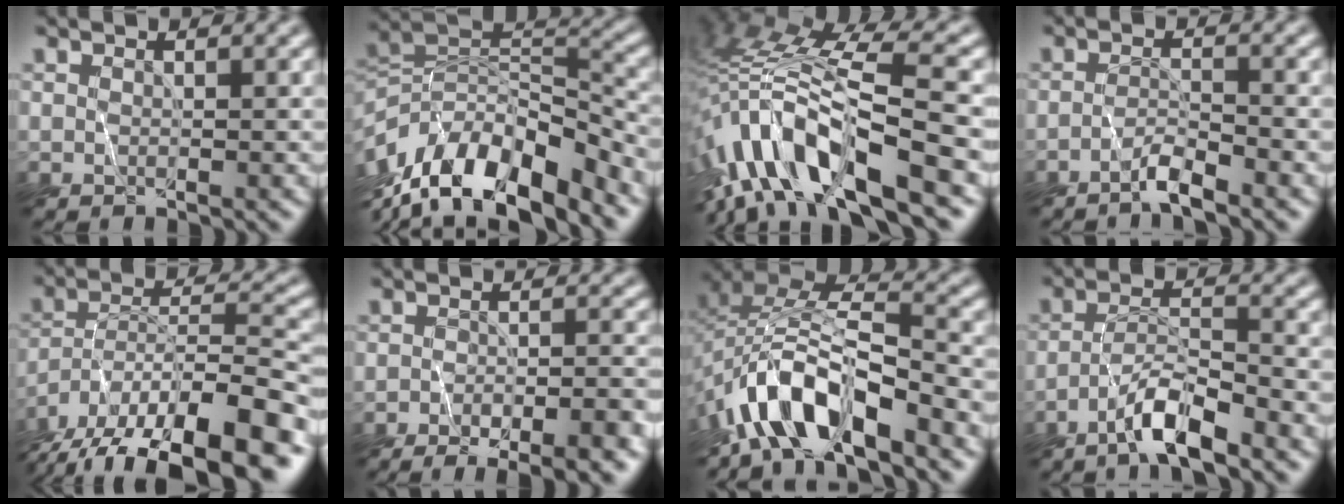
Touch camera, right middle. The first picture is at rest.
{"total": 12.7, "force": [-9.4, 4.5, 7.3], "torque": [-0.143, 0.023, -0.170]}
{"total": 11.8, "force": [-6.9, 2.8, 9.2], "torque": [-0.185, 0.020, -0.124]}
{"total": 2.2, "force": [-2.0, -0.7, 0.4], "torque": [-0.014, 0.003, -0.044]}
{"total": 15.2, "force": [-12.0, 4.7, 8.0], "torque": [-0.151, -0.003, -0.184]}
{"total": 9.0, "force": [-6.6, 2.5, 5.5], "torque": [-0.072, -0.019, -0.081]}
{"total": 8.4, "force": [-5.9, 2.7, 5.2], "torque": [-0.092, 0.007, -0.113]}
{"total": 4.1, "force": [-3.5, -0.1, 2.2], "torque": [-0.043, 0.004, -0.074]}